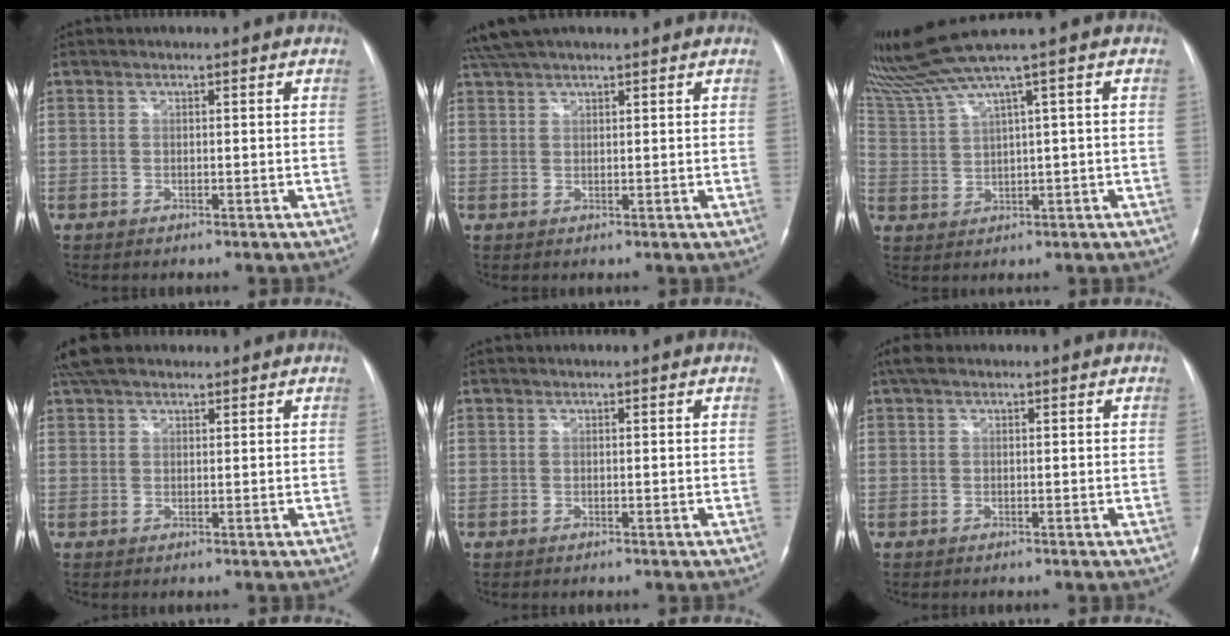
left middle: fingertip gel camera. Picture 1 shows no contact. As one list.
[{"total": 5.8, "force": [5.0, 1.0, 2.8], "torque": [-0.056, 0.041, 0.093]}, {"total": 6.7, "force": [5.0, -2.3, 3.9], "torque": [-0.087, 0.013, 0.105]}, {"total": 5.8, "force": [4.8, 2.4, 2.4], "torque": [-0.046, 0.034, 0.088]}, {"total": 0.0}, {"total": 2.2, "force": [1.3, 1.0, 1.4], "torque": [-0.033, 0.028, 0.023]}]